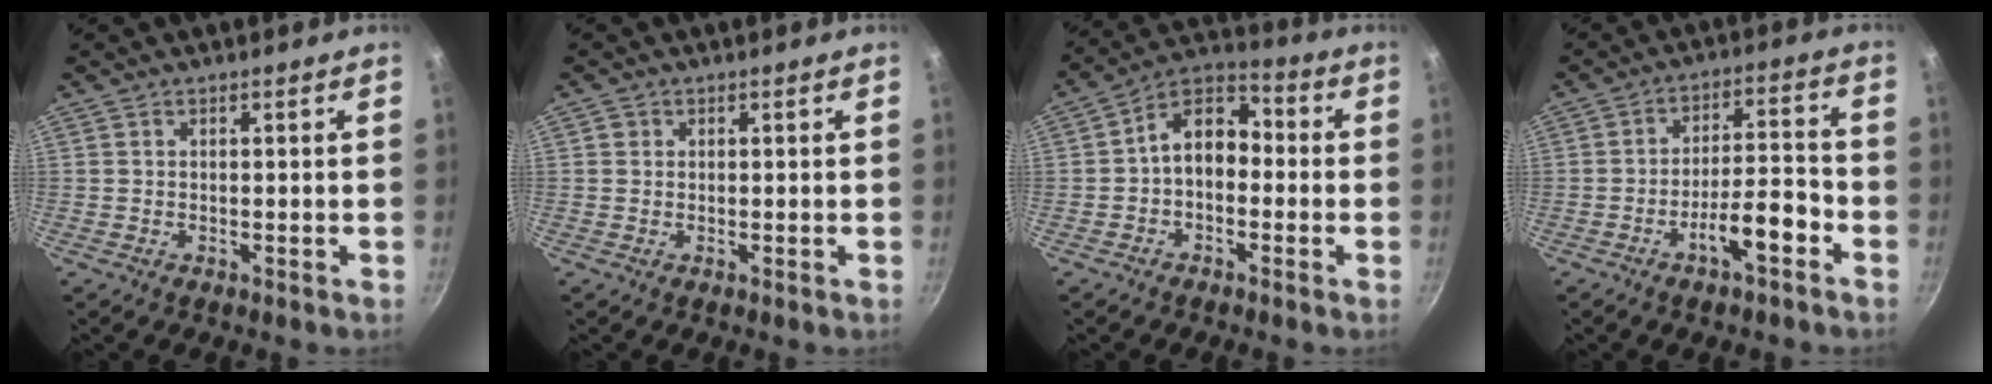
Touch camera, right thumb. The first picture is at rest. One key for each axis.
{"total": 1.0, "fx": 0.2, "fy": 0.9, "fz": 0.2, "tx": 0.000, "ty": 0.002, "tz": 0.000}
{"total": 10.0, "fx": -0.9, "fy": 7.1, "fz": 7.0, "tx": -0.083, "ty": 0.047, "tz": -0.036}
{"total": 8.9, "fx": -4.6, "fy": 2.6, "fz": 7.2, "tx": -0.104, "ty": 0.046, "tz": -0.072}